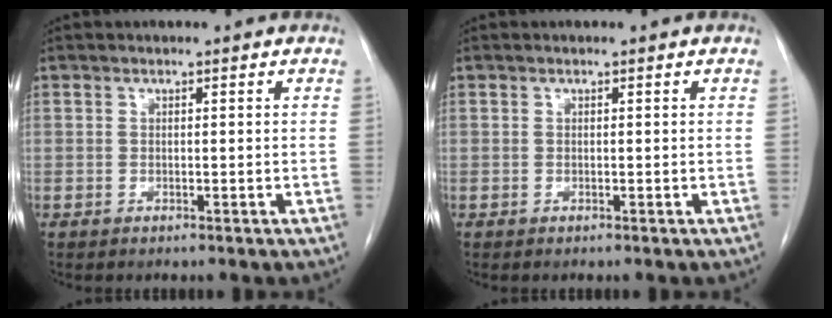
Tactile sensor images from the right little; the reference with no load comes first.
{"total": 0.0}